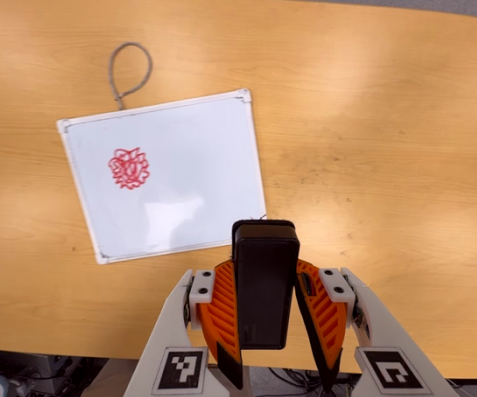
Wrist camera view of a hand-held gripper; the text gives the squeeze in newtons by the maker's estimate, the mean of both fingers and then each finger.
{"total": 5.4, "left": 4.7, "right": 6.1}